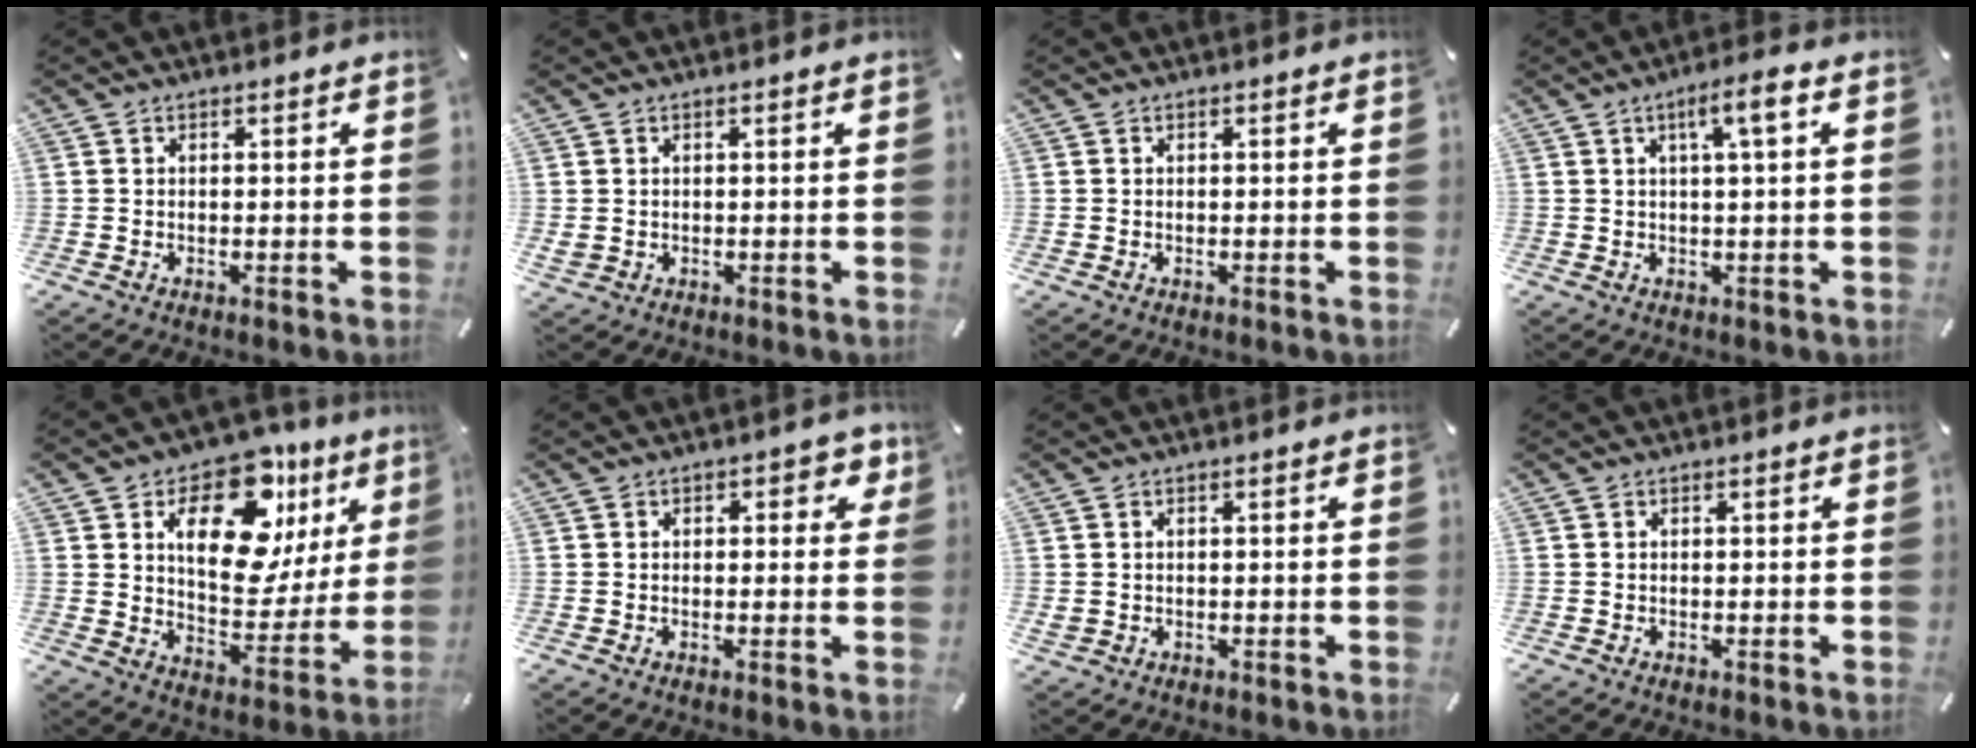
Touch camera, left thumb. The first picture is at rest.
{"total": 1.2, "force": [0.2, 1.1, 0.5], "torque": [-0.010, 0.002, 0.002]}
{"total": 0.0}
{"total": 5.8, "force": [1.9, 0.5, 5.5], "torque": [-0.094, -0.006, 0.026]}
{"total": 18.9, "force": [9.5, 10.7, 12.4], "torque": [-0.182, -0.052, 0.160]}
{"total": 3.5, "force": [1.0, 2.1, 2.6], "torque": [-0.021, -0.002, 0.010]}
{"total": 1.1, "force": [0.0, 1.1, 0.3], "torque": [-0.006, 0.004, -0.002]}
{"total": 0.0}